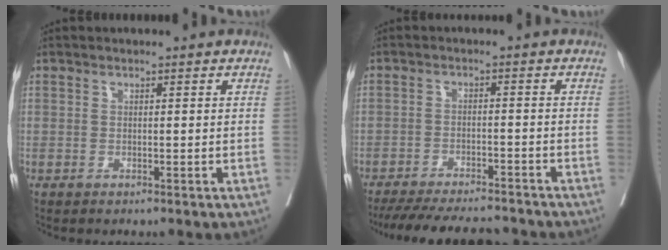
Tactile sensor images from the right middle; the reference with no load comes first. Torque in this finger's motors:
{"motor_torque": [0.28, -0.47, 0.16, 0.10]}